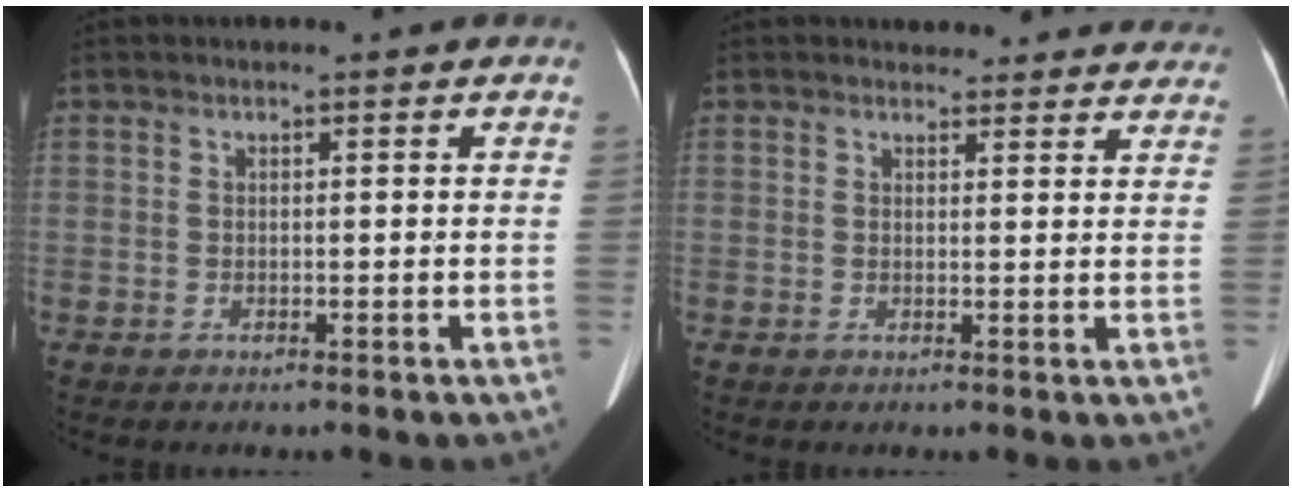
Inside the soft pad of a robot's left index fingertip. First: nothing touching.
{"total": 11.6, "force": [11.0, 3.5, 1.3], "torque": [0.022, -0.001, 0.099]}